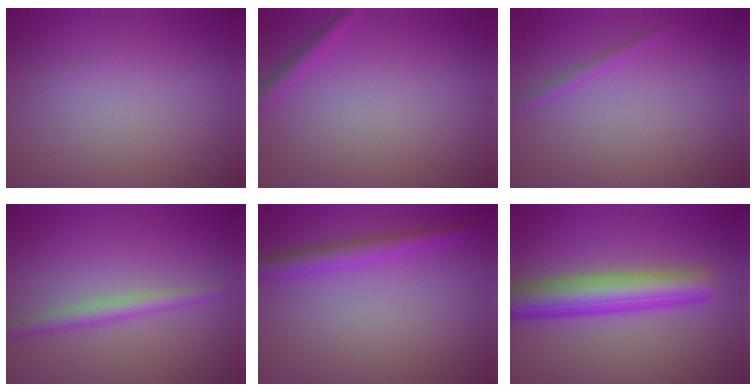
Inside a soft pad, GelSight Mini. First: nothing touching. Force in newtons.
{"total": 1.3, "press": 1.3, "slide": 0.1}
{"total": 0.9, "press": 0.9, "slide": 0.1}
{"total": 2.1, "press": 2.1, "slide": 0.0}
{"total": 3.0, "press": 3.0, "slide": 0.0}
{"total": 7.0, "press": 7.0, "slide": 0.2}